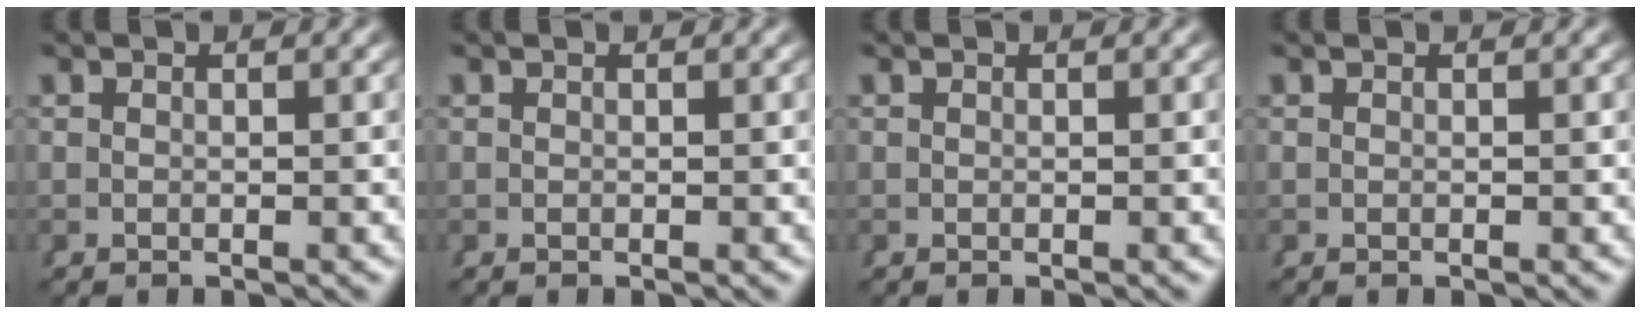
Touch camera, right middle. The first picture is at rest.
{"total": 0.0}
{"total": 0.0}
{"total": 0.0}